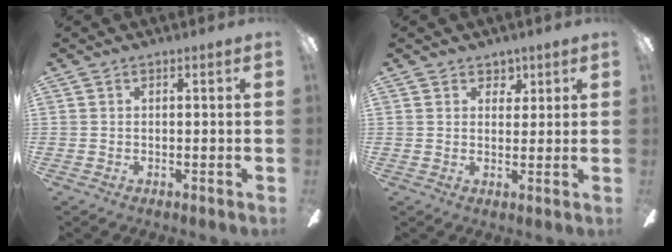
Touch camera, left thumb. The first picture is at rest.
{"total": 3.6, "force": [2.4, 2.7, 0.7], "torque": [0.001, -0.009, 0.038]}